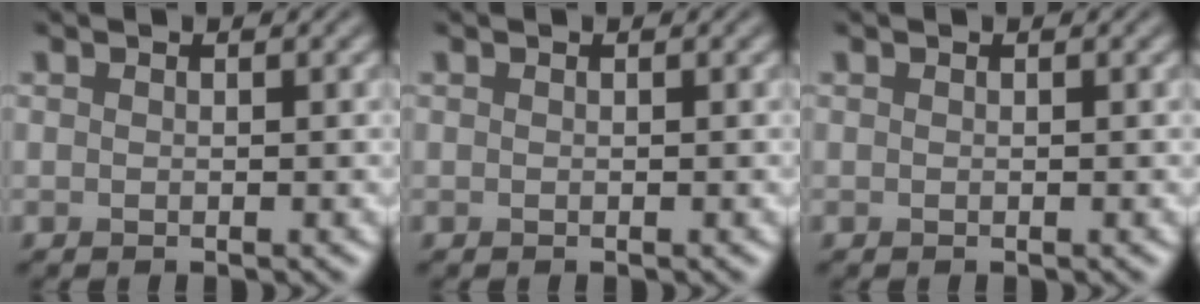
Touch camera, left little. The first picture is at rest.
{"total": 0.0}
{"total": 0.0}